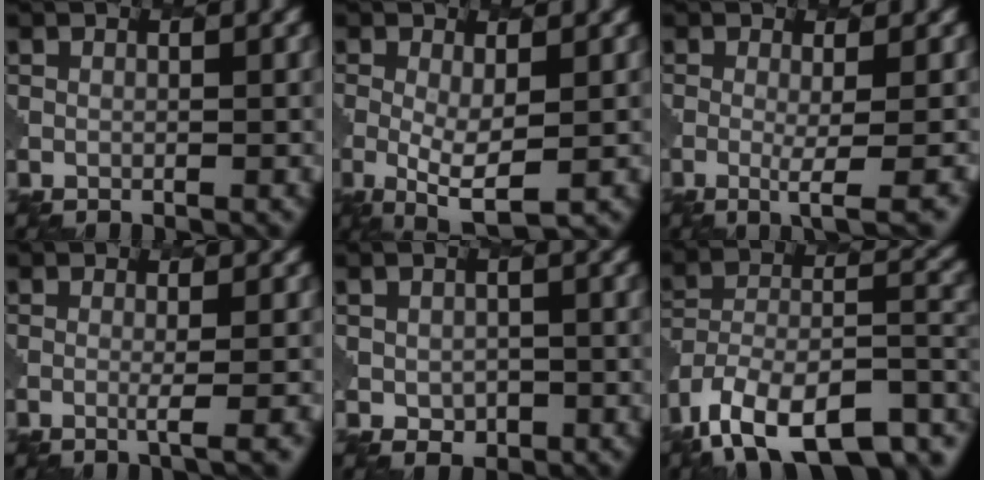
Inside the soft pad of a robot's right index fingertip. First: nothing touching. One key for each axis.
{"total": 3.9, "fx": -0.3, "fy": 1.1, "fz": 3.7, "tx": -0.072, "ty": -0.018, "tz": -0.002}
{"total": 3.1, "fx": -0.5, "fy": 0.5, "fz": 3.0, "tx": -0.051, "ty": -0.005, "tz": -0.011}
{"total": 2.1, "fx": -0.2, "fy": 0.4, "fz": 2.0, "tx": -0.022, "ty": 0.001, "tz": -0.011}
{"total": 1.7, "fx": -0.1, "fy": 1.5, "fz": 0.7, "tx": -0.014, "ty": -0.009, "tz": -0.002}
{"total": 14.2, "fx": -9.6, "fy": 6.5, "fz": 8.2, "tx": -0.170, "ty": -0.007, "tz": -0.144}